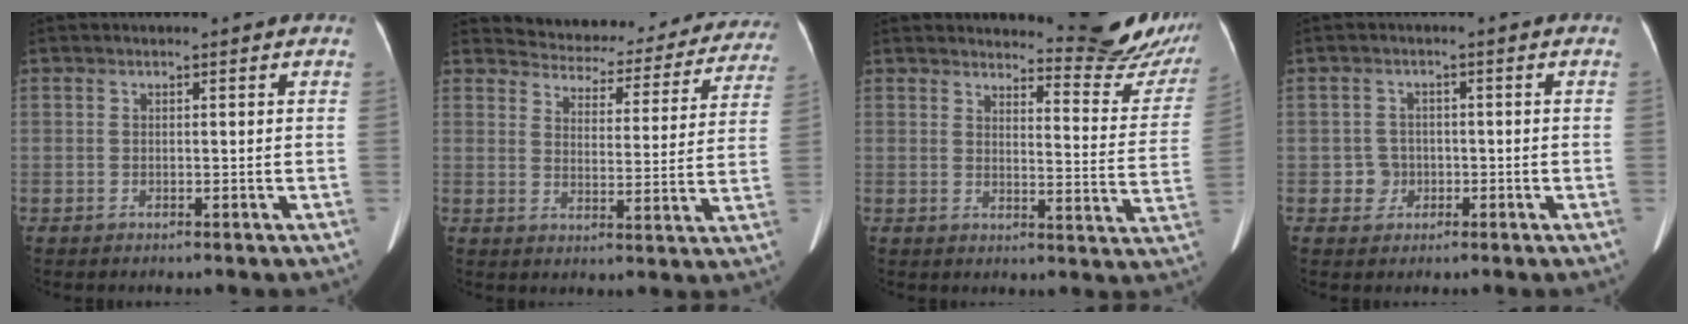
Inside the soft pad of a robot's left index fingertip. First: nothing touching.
{"total": 21.3, "force": [20.0, 6.0, 4.3], "torque": [-0.048, -0.031, 0.229]}
{"total": 13.0, "force": [12.9, 0.5, 1.7], "torque": [-0.005, -0.097, 0.135]}
{"total": 2.7, "force": [-0.7, 2.6, 0.1], "torque": [0.004, 0.008, -0.009]}